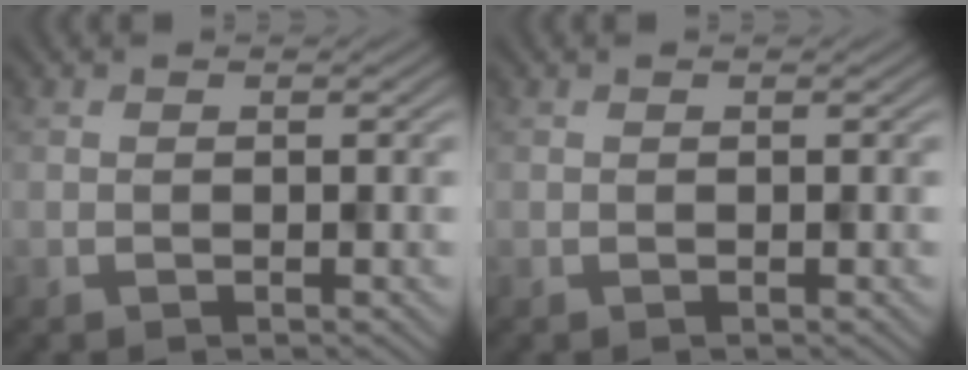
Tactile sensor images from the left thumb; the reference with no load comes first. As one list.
[{"total": 0.0}]